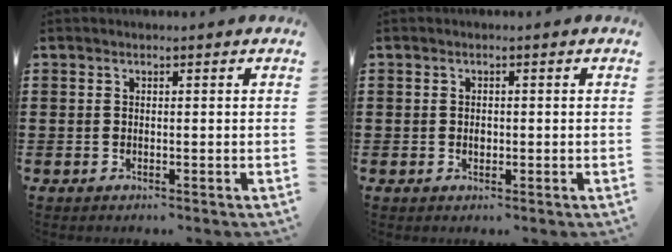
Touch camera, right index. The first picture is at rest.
{"total": 1.0, "force": [-0.1, 0.7, 0.8], "torque": [-0.017, 0.001, -0.001]}